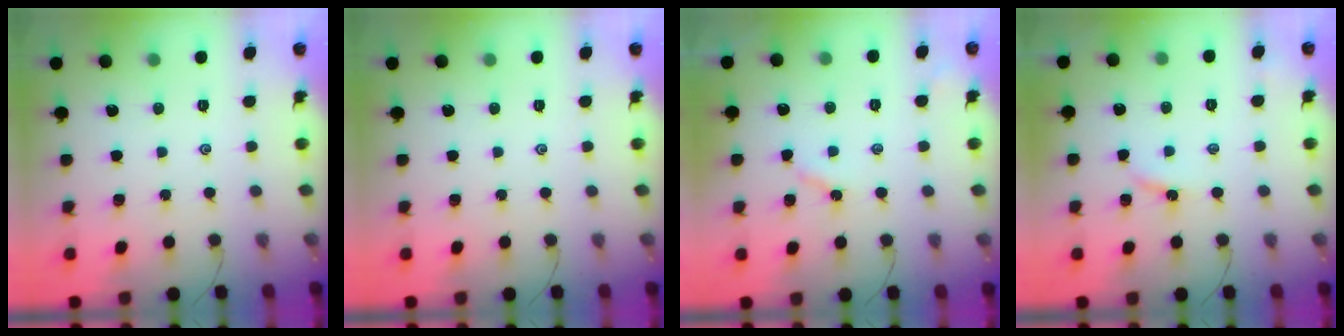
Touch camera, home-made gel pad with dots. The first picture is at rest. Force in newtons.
{"total": 0.0}
{"total": 3.2, "press": 3.2, "slide": 0.3}
{"total": 3.8, "press": 3.8, "slide": 0.4}